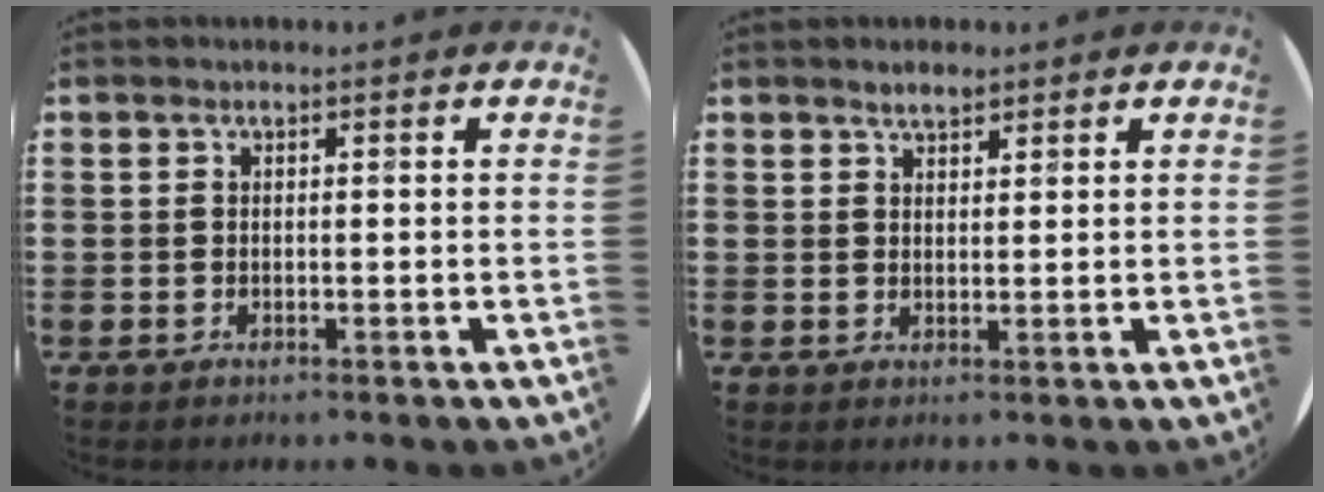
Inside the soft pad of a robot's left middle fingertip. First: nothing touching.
{"total": 2.0, "force": [1.8, 0.6, 0.5], "torque": [-0.011, 0.003, 0.034]}